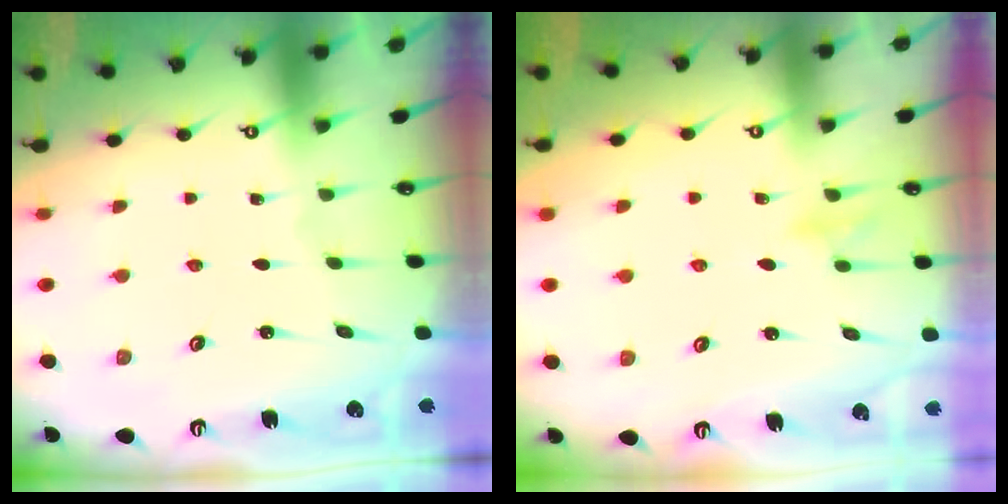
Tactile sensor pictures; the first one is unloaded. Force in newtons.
{"total": 8.0, "press": 8.0, "slide": 0.5}